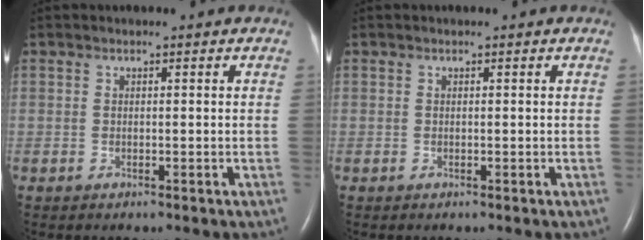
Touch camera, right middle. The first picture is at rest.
{"total": 0.0}